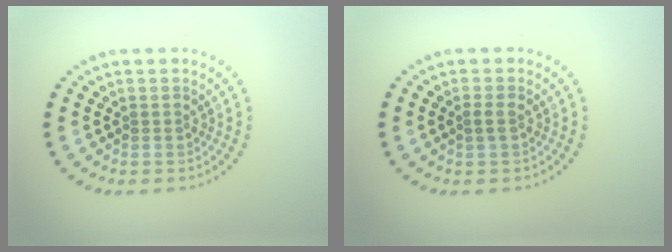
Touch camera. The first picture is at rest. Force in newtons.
{"total": 1.0, "press": 1.0, "slide": 0.2}